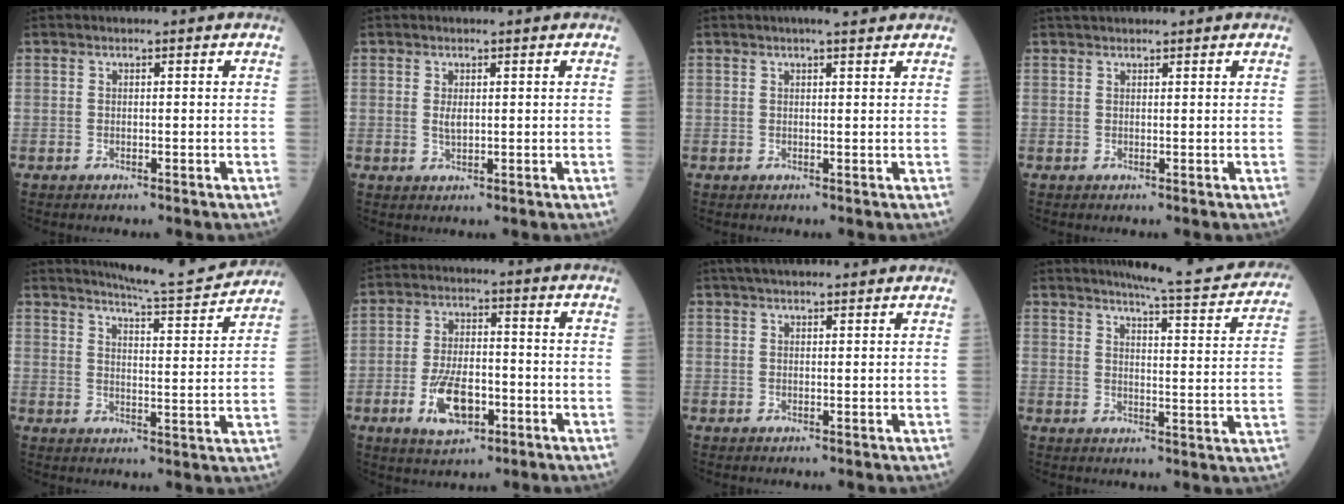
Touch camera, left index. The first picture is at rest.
{"total": 1.6, "force": [0.4, 0.7, 1.4], "torque": [-0.030, -0.002, 0.012]}
{"total": 3.0, "force": [2.5, 0.3, 1.7], "torque": [-0.025, 0.014, 0.033]}
{"total": 3.3, "force": [3.0, 0.5, 1.3], "torque": [-0.015, 0.034, 0.048]}
{"total": 11.7, "force": [11.4, -0.3, 2.8], "torque": [-0.048, -0.017, 0.151]}
{"total": 8.6, "force": [-3.3, 3.9, 6.9], "torque": [-0.140, -0.001, -0.057]}
{"total": 8.4, "force": [7.4, 1.3, 3.8], "torque": [-0.055, 0.038, 0.105]}
{"total": 16.5, "force": [15.2, 1.1, 6.1], "torque": [-0.072, -0.048, 0.169]}